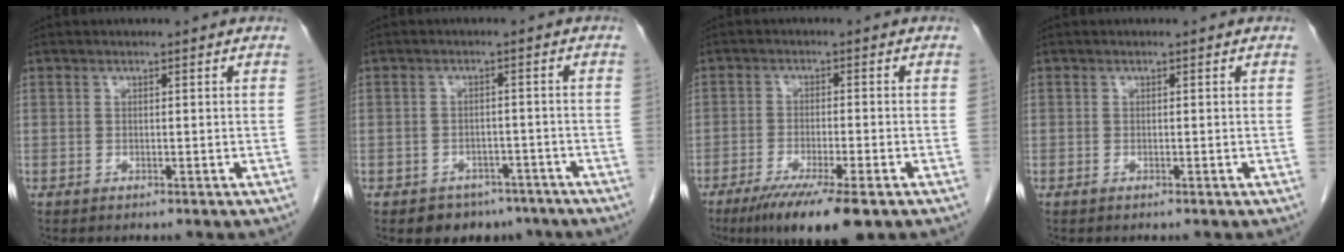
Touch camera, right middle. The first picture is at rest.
{"total": 5.6, "force": [-4.1, 3.7, 0.8], "torque": [0.004, 0.014, -0.052]}
{"total": 10.1, "force": [-6.6, 0.9, 7.6], "torque": [-0.120, -0.023, -0.102]}
{"total": 0.0}